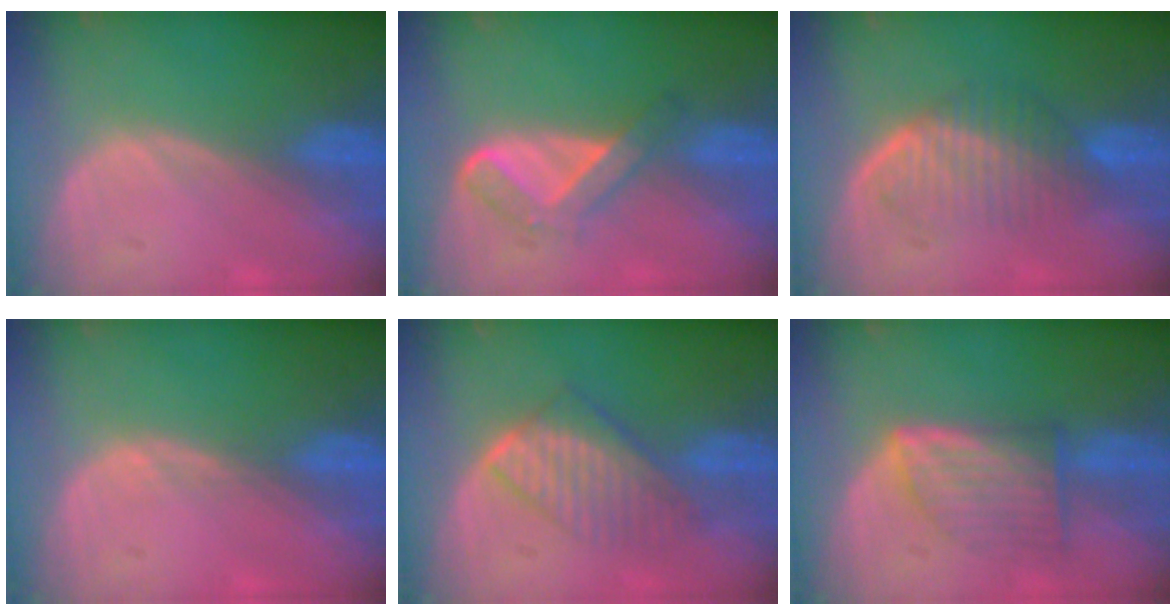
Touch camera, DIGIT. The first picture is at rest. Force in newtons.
{"total": 5.6, "press": 4.7, "slide": 3.0}
{"total": 6.2, "press": 6.1, "slide": 1.0}
{"total": 0.8, "press": 0.6, "slide": 0.5}
{"total": 6.6, "press": 6.4, "slide": 1.8}
{"total": 7.2, "press": 6.5, "slide": 3.1}